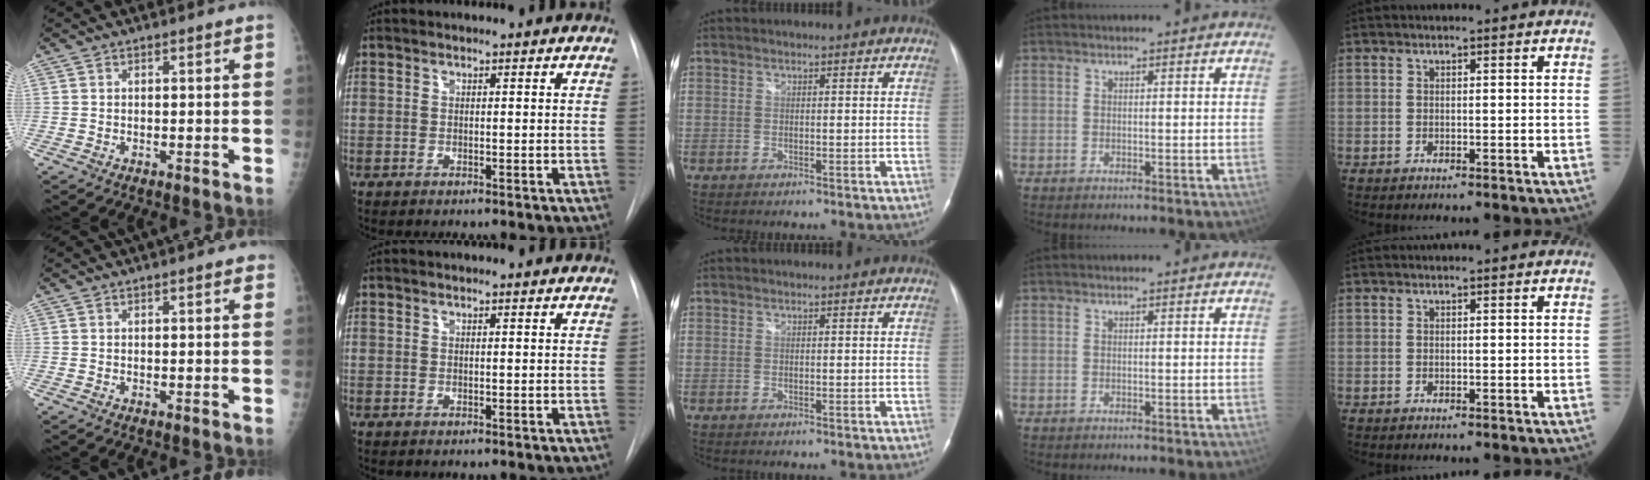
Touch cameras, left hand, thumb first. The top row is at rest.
{"thumb": {"total": 1.2, "force": [0.7, 0.4, 1.0], "torque": [-0.012, 0.000, 0.006]}, "index": {"total": 1.7, "force": [1.6, 0.2, 0.5], "torque": [-0.012, 0.013, 0.017]}}